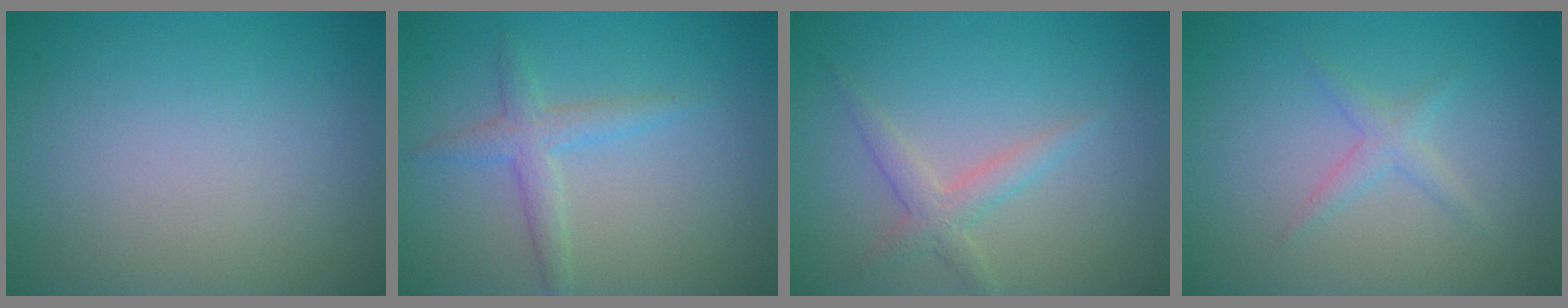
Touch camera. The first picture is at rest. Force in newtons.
{"total": 2.4, "press": 2.4, "slide": 0.1}
{"total": 2.2, "press": 2.2, "slide": 0.0}
{"total": 1.4, "press": 1.4, "slide": 0.1}